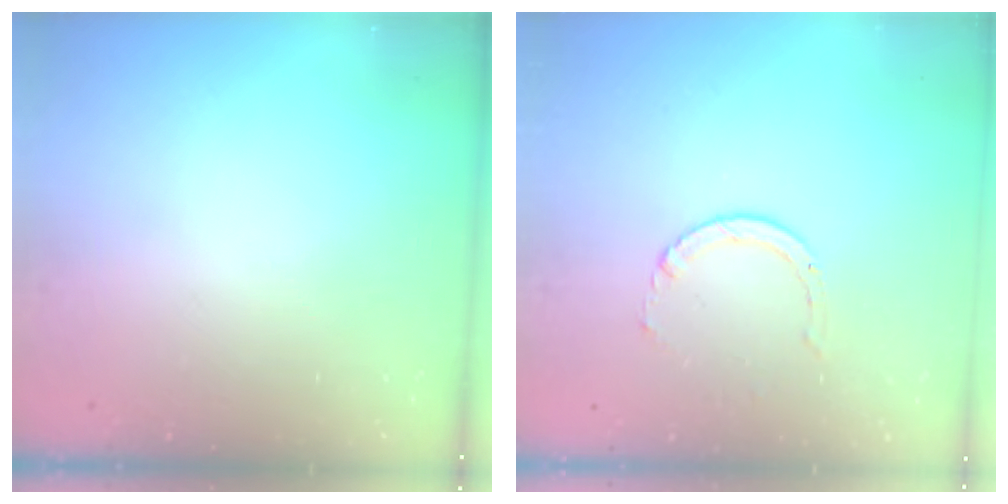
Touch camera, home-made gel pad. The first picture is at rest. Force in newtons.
{"total": 2.9, "press": 2.9, "slide": 0.4}